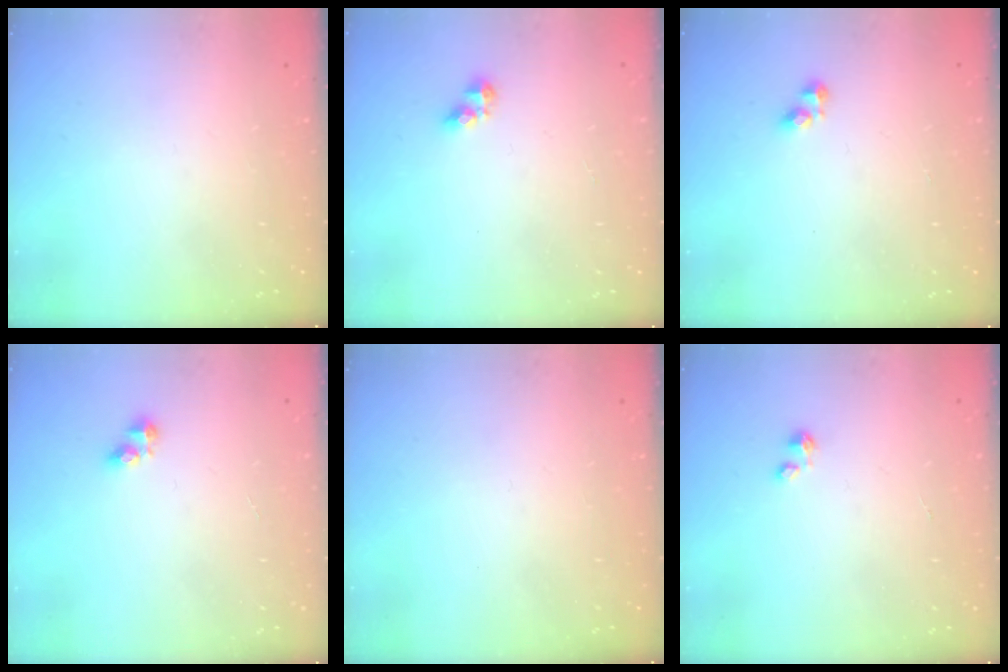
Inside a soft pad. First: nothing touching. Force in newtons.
{"total": 4.9, "press": 4.8, "slide": 0.6}
{"total": 2.8, "press": 2.8, "slide": 0.3}
{"total": 4.1, "press": 4.1, "slide": 0.6}
{"total": 0.0}
{"total": 0.0}